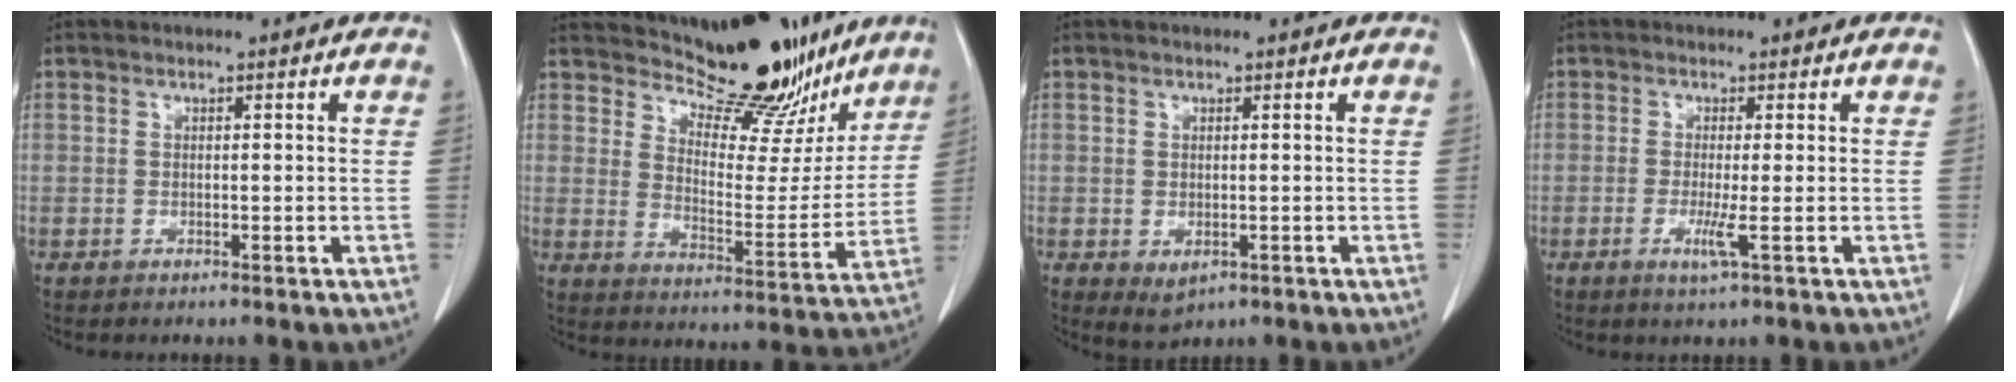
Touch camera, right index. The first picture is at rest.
{"total": 15.3, "force": [13.7, 4.5, 5.3], "torque": [-0.060, -0.042, 0.191]}
{"total": 2.3, "force": [-0.6, 1.6, 1.6], "torque": [-0.025, -0.005, 0.004]}
{"total": 2.8, "force": [-0.8, -0.4, 2.7], "torque": [-0.055, -0.008, -0.016]}